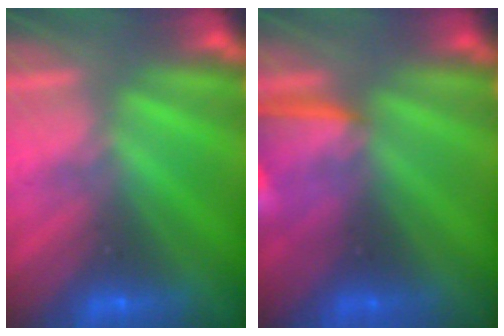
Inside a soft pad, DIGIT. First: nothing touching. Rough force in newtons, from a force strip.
{"total": 8.0}